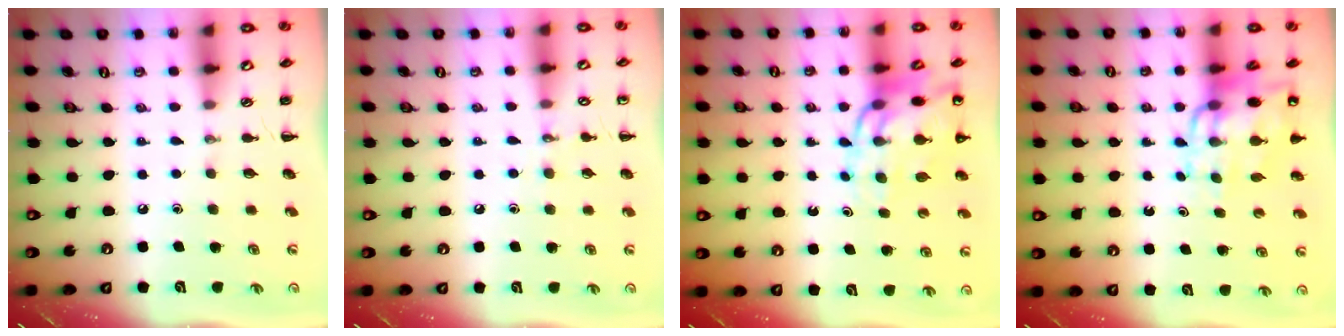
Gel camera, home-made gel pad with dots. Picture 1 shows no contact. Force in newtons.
{"total": 5.5, "press": 5.3, "slide": 1.5}
{"total": 12.3, "press": 11.8, "slide": 3.6}
{"total": 13.0, "press": 12.7, "slide": 3.0}